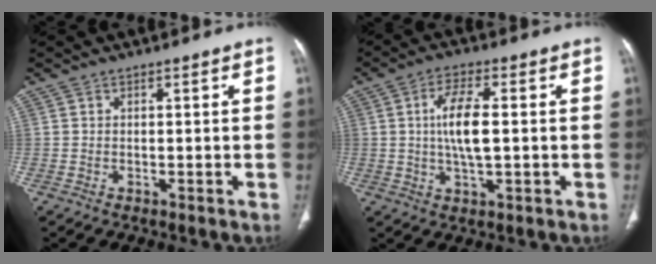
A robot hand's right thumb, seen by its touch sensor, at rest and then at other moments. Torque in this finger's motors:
{"motor_torque": [2.13, 2.88, 1.48, -0.39, 0.44]}